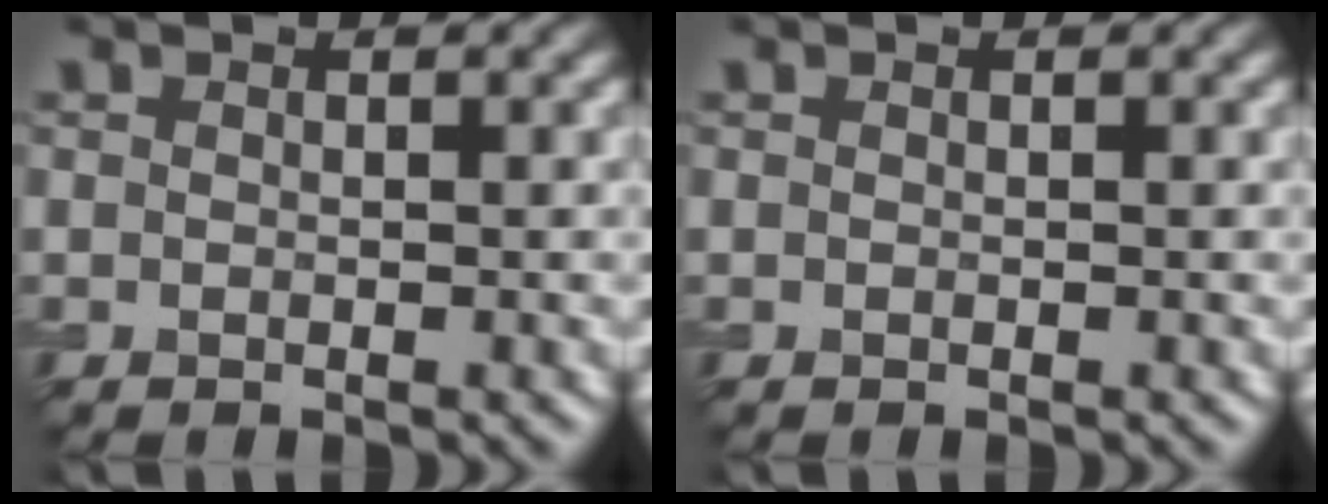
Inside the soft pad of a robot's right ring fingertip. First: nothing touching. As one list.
[{"total": 0.0}]